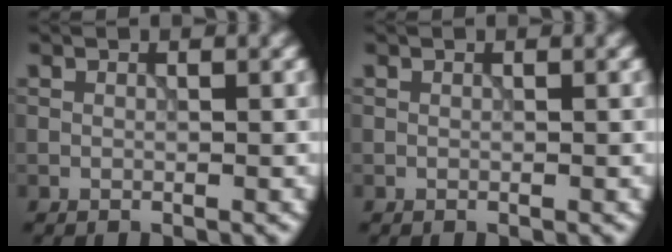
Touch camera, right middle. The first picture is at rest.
{"total": 0.0}